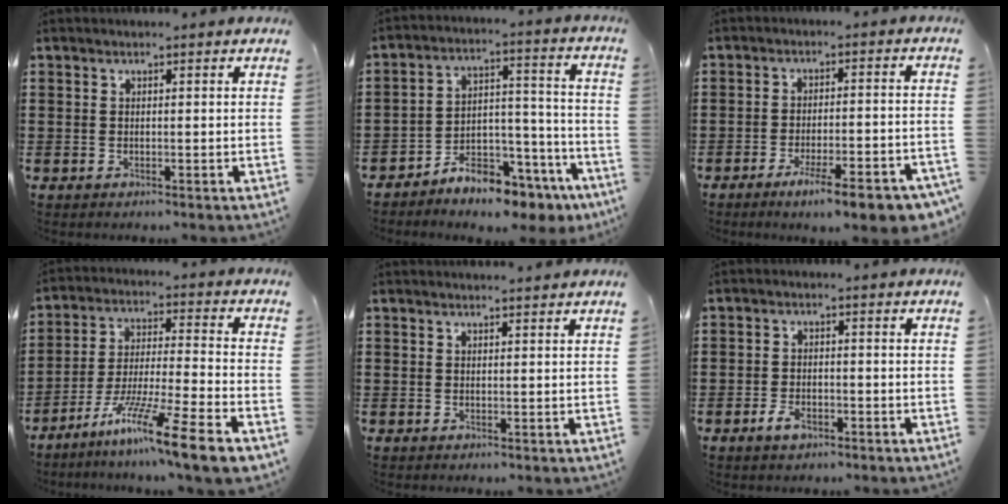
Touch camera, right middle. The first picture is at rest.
{"total": 7.7, "force": [-7.3, 1.9, 1.9], "torque": [-0.032, 0.022, -0.136]}
{"total": 8.0, "force": [-5.6, 0.7, 5.6], "torque": [-0.090, -0.008, -0.098]}
{"total": 12.8, "force": [-9.5, 0.0, 8.5], "torque": [-0.152, 0.008, -0.179]}
{"total": 1.0, "force": [1.0, -0.1, 0.2], "torque": [0.002, -0.004, 0.018]}
{"total": 3.0, "force": [-1.8, 1.4, 2.0], "torque": [-0.043, -0.002, -0.034]}